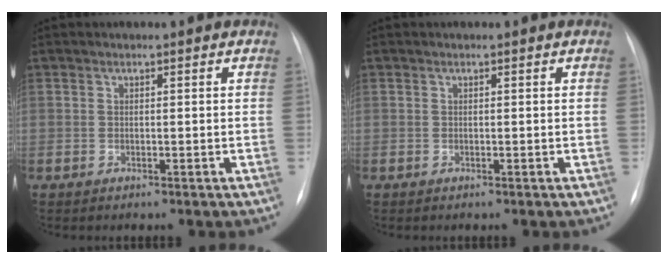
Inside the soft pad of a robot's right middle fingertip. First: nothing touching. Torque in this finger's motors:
{"motor_torque": [0.00, 0.00, -0.03, 0.00]}